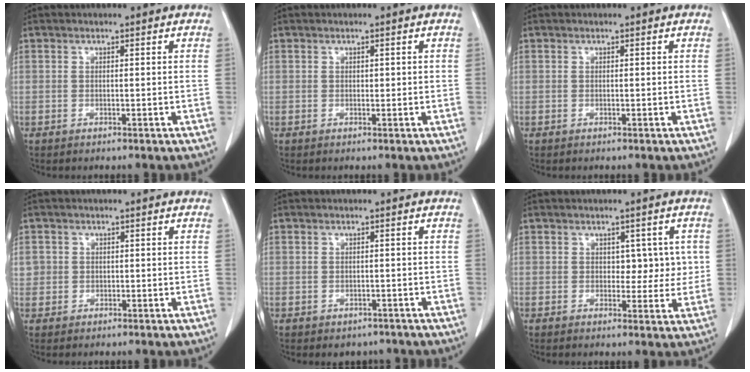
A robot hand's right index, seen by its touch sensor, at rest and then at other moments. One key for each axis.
{"total": 0.8, "fx": 0.2, "fy": 0.4, "fz": 0.6, "tx": -0.008, "ty": -0.001, "tz": 0.005}
{"total": 0.0}
{"total": 2.4, "fx": 0.4, "fy": 2.4, "fz": 0.5, "tx": -0.003, "ty": 0.006, "tz": 0.010}
{"total": 2.3, "fx": -1.5, "fy": 1.8, "fz": 0.4, "tx": -0.002, "ty": 0.005, "tz": -0.015}
{"total": 4.4, "fx": 0.8, "fy": 2.9, "fz": 3.2, "tx": -0.023, "ty": 0.008, "tz": 0.014}